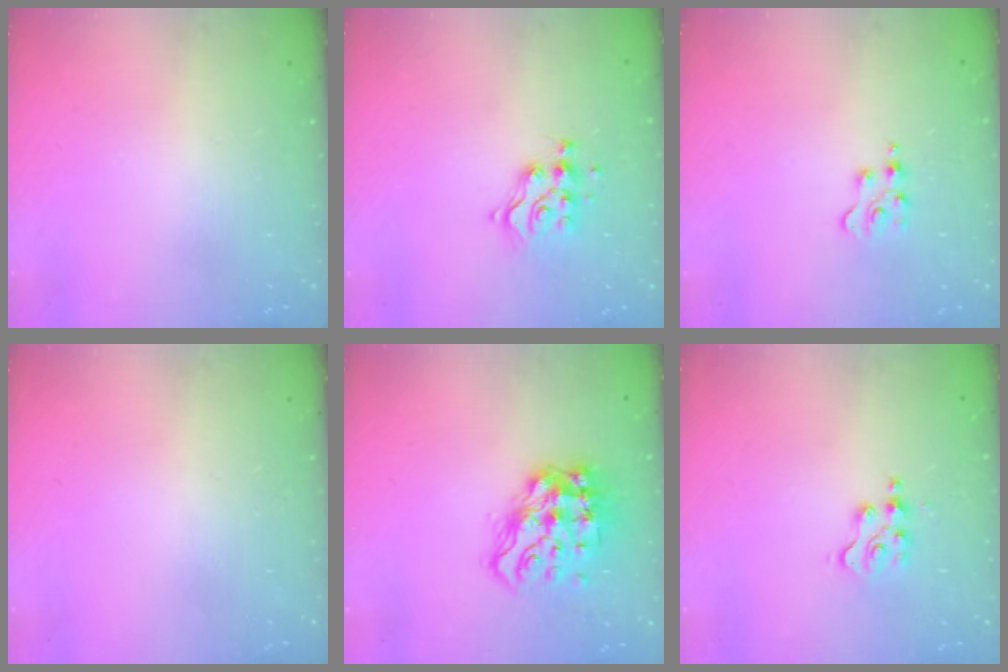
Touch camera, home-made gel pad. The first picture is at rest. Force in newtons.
{"total": 9.0, "press": 9.0, "slide": 0.3}
{"total": 2.3, "press": 2.3, "slide": 0.3}
{"total": 0.0}
{"total": 14.9, "press": 14.8, "slide": 1.7}
{"total": 3.8, "press": 3.7, "slide": 0.6}